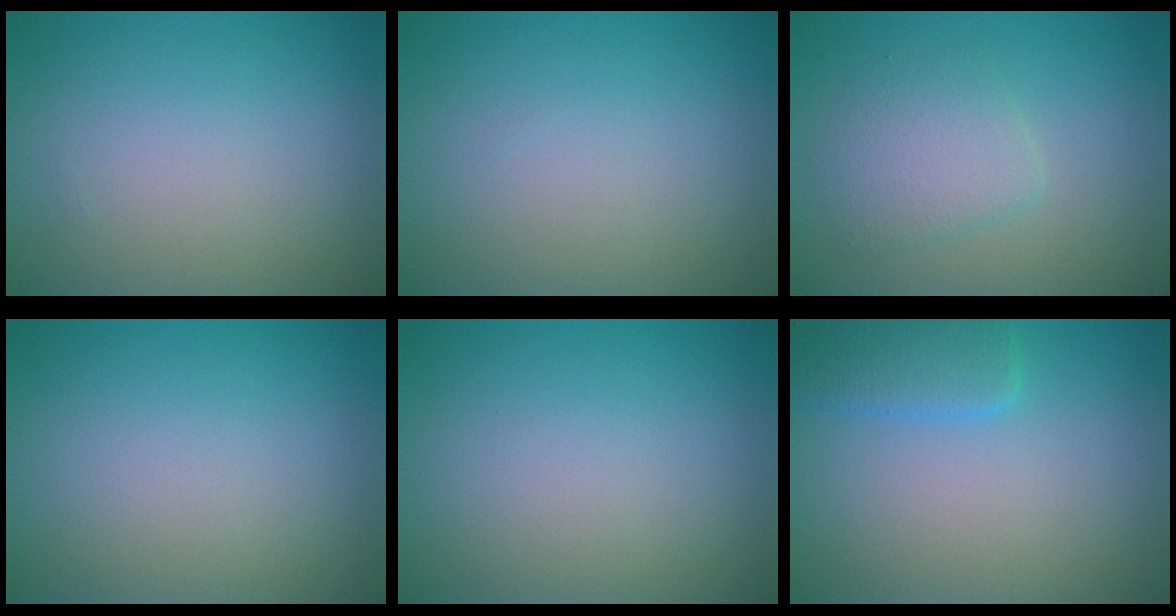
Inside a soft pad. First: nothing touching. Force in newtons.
{"total": 0.0}
{"total": 2.8, "press": 2.8, "slide": 0.1}
{"total": 0.0}
{"total": 0.0}
{"total": 2.9, "press": 2.9, "slide": 0.1}